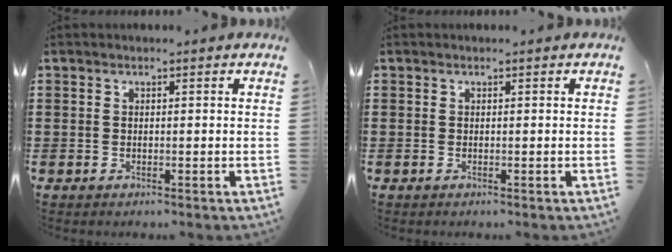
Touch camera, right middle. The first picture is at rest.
{"total": 0.0}